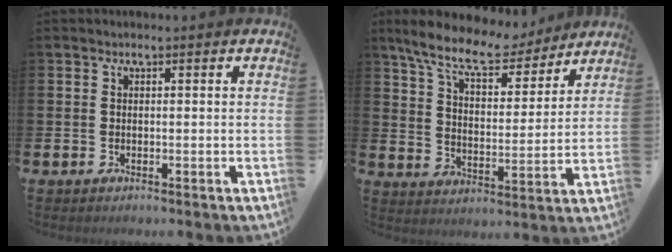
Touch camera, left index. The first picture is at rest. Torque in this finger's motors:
{"motor_torque": [1.04, -1.10, 0.66, 0.21]}